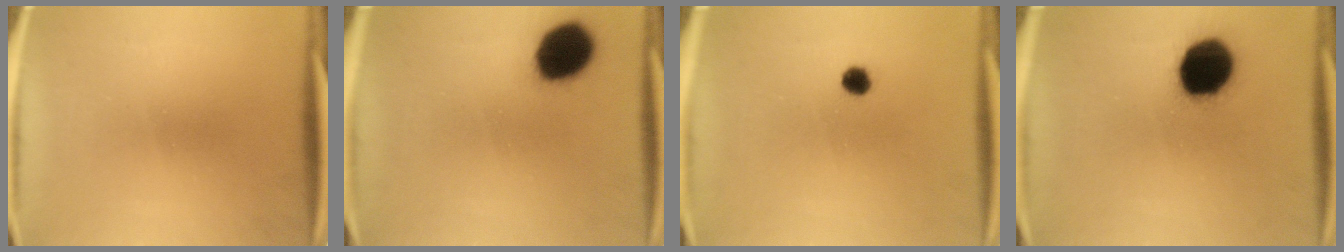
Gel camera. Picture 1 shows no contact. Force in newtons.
{"total": 13.4}
{"total": 2.3}
{"total": 17.2}